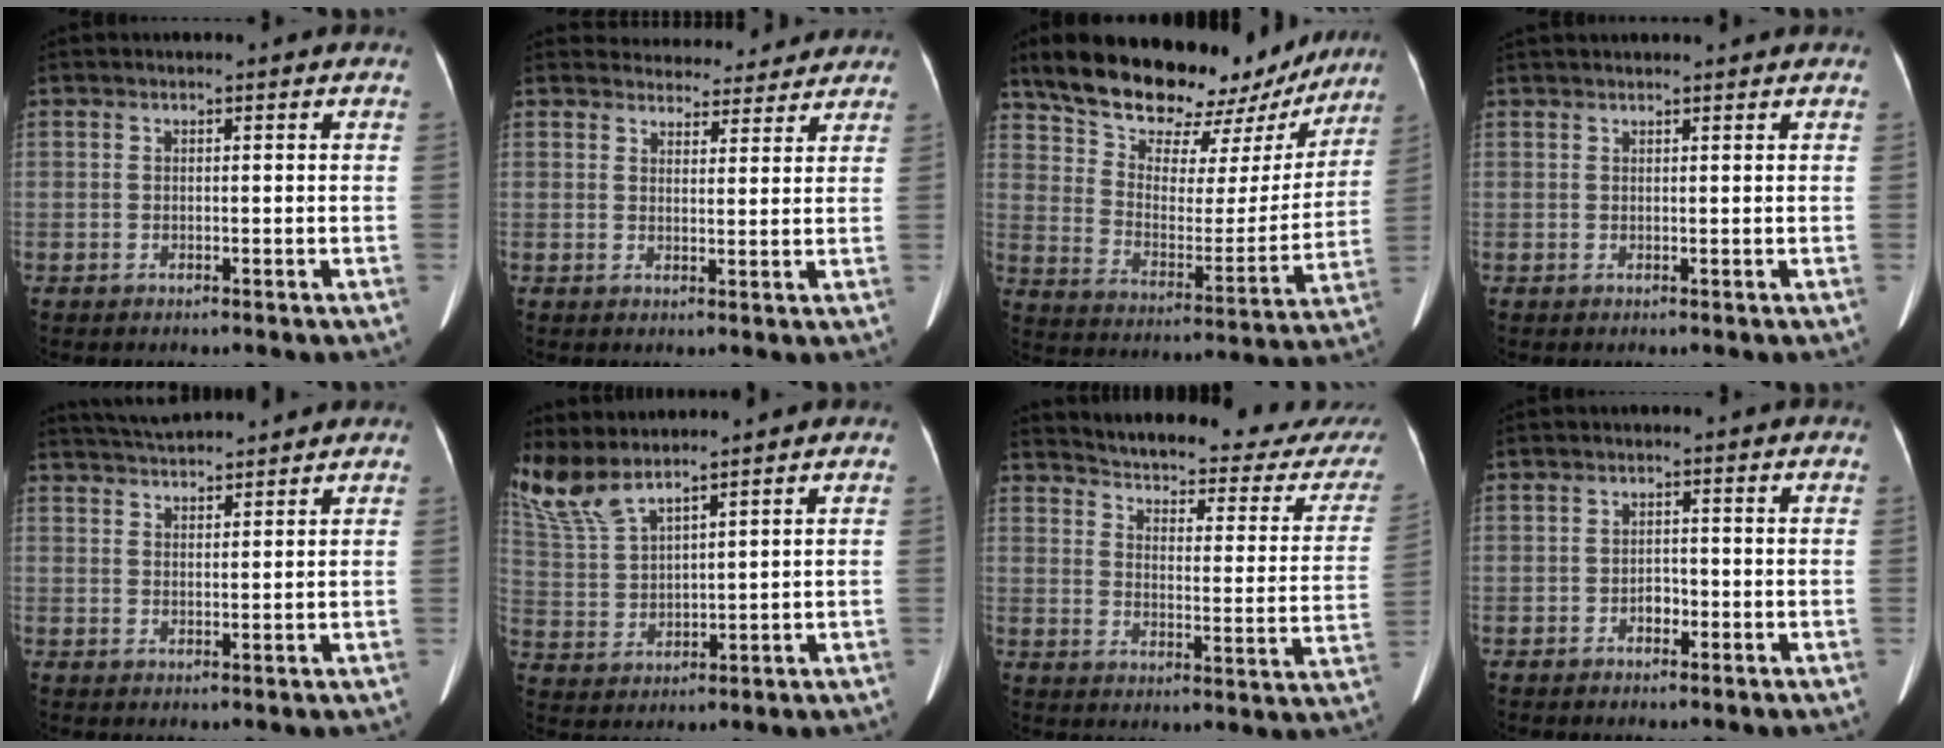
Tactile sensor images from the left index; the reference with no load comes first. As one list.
[{"total": 10.0, "force": [9.5, 2.9, 0.9], "torque": [0.016, 0.004, 0.107]}, {"total": 24.3, "force": [20.4, 8.8, 9.9], "torque": [-0.151, -0.005, 0.287]}, {"total": 6.5, "force": [6.0, 0.5, 2.5], "torque": [-0.032, 0.027, 0.074]}, {"total": 8.6, "force": [8.0, 0.6, 2.9], "torque": [-0.054, 0.021, 0.125]}, {"total": 9.4, "force": [8.4, 1.1, 4.1], "torque": [-0.105, 0.002, 0.187]}, {"total": 24.0, "force": [22.9, 3.0, 6.5], "torque": [-0.082, -0.101, 0.268]}, {"total": 1.5, "force": [-1.2, 0.8, 0.6], "torque": [0.000, -0.002, -0.017]}]